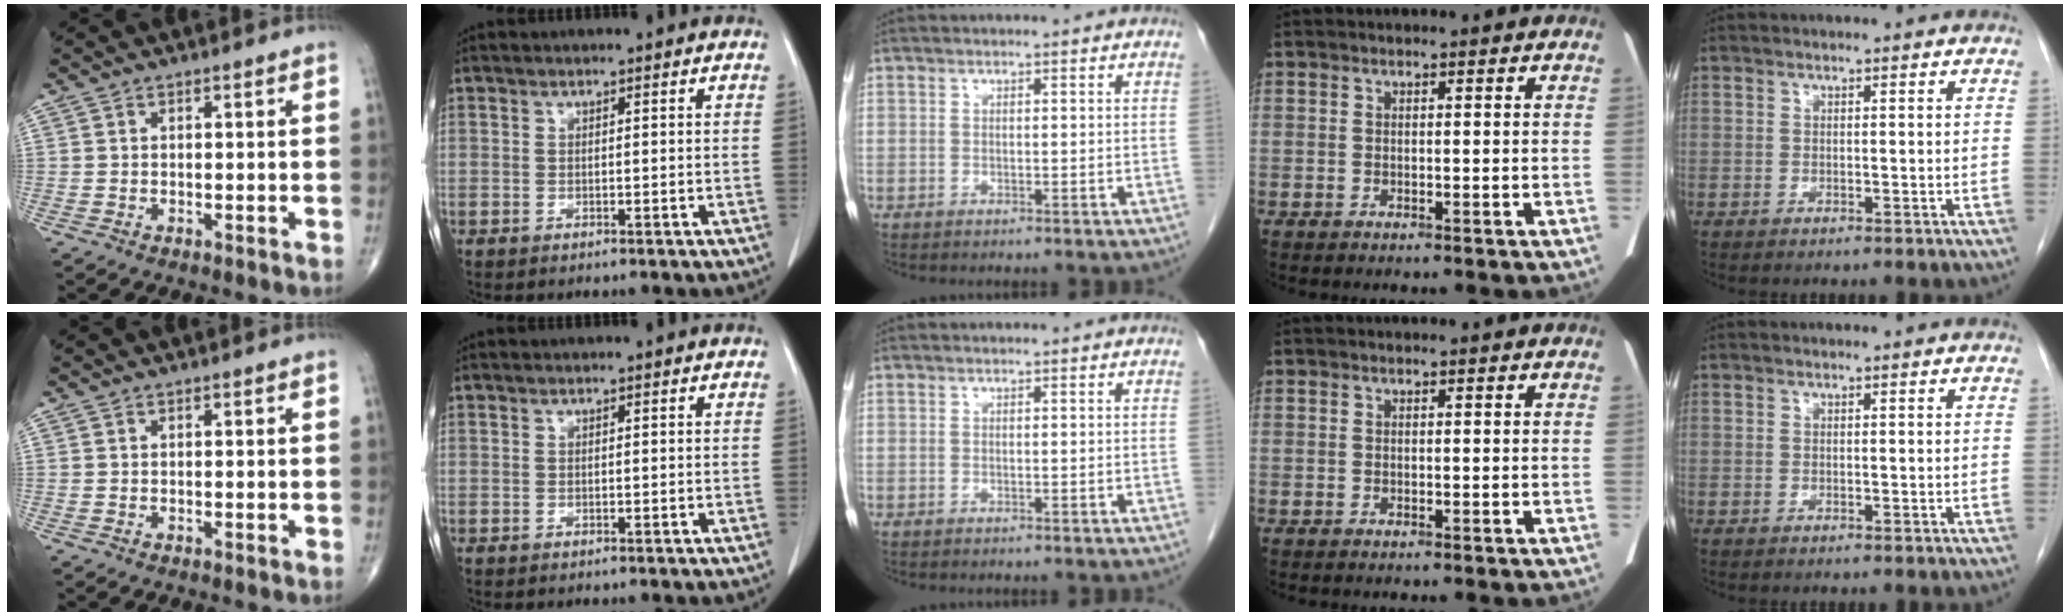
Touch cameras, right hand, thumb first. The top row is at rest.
{}